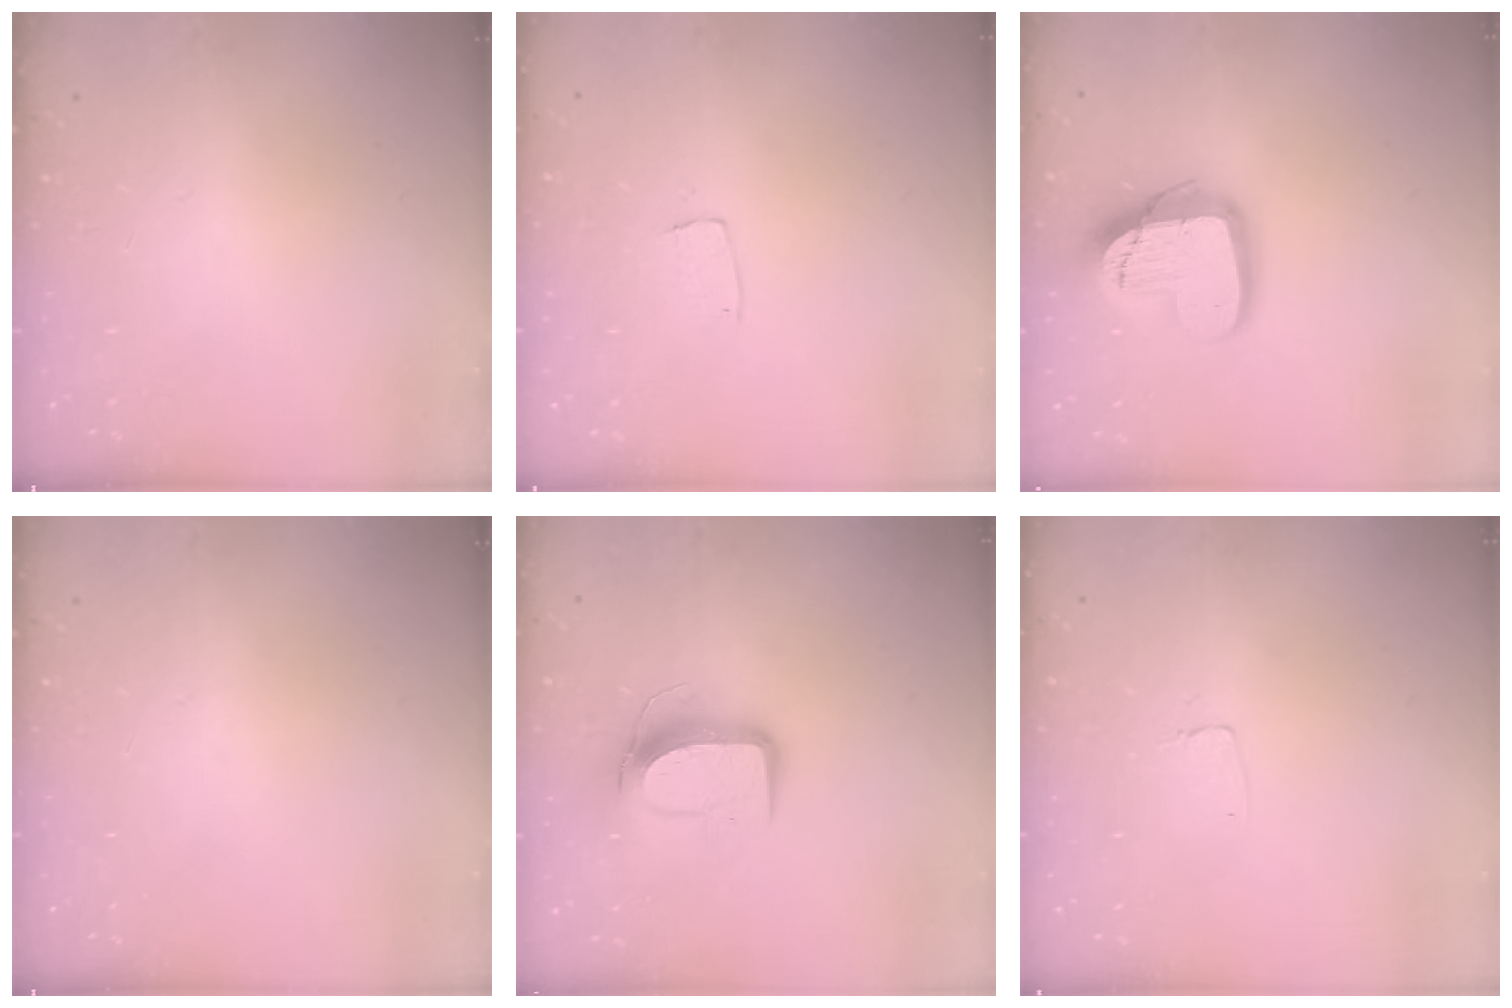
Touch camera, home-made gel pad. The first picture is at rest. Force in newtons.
{"total": 3.7, "press": 3.7, "slide": 0.2}
{"total": 16.4, "press": 16.3, "slide": 1.4}
{"total": 0.0}
{"total": 10.6, "press": 10.6, "slide": 0.2}
{"total": 3.5, "press": 3.5, "slide": 0.2}